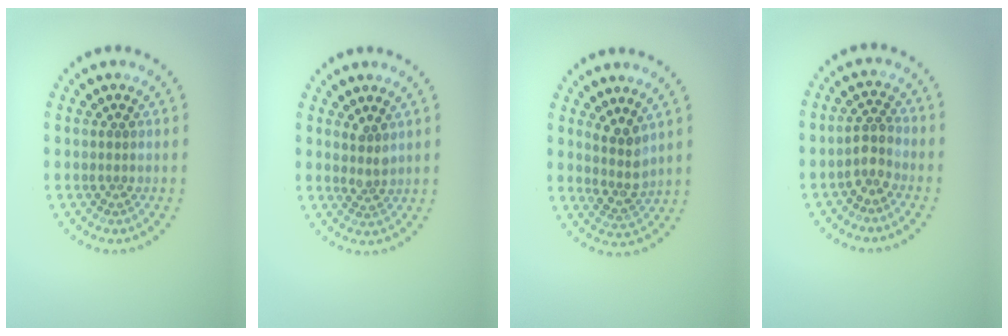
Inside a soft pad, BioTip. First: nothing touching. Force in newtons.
{"total": 1.7, "press": 1.3, "slide": 1.1}
{"total": 2.6, "press": 2.1, "slide": 1.6}
{"total": 2.0, "press": 1.6, "slide": 1.2}